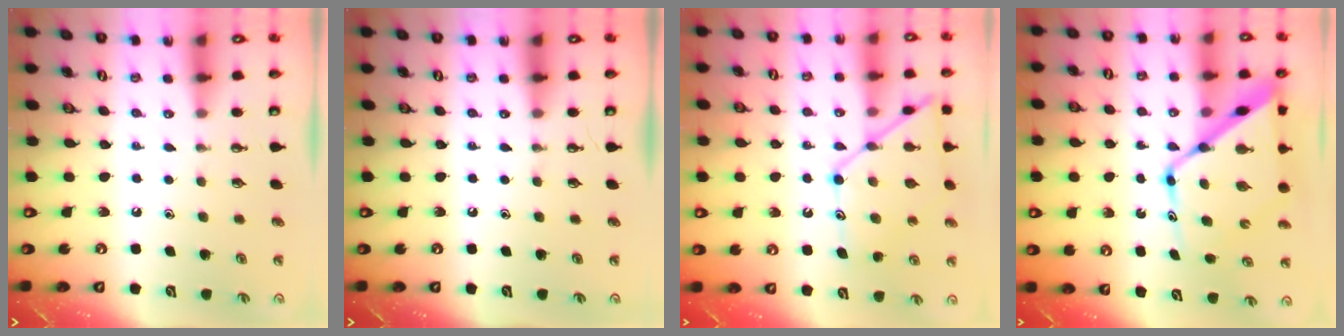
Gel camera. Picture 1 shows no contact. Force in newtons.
{"total": 0.0}
{"total": 14.9, "press": 14.8, "slide": 1.2}
{"total": 17.2, "press": 17.1, "slide": 1.7}